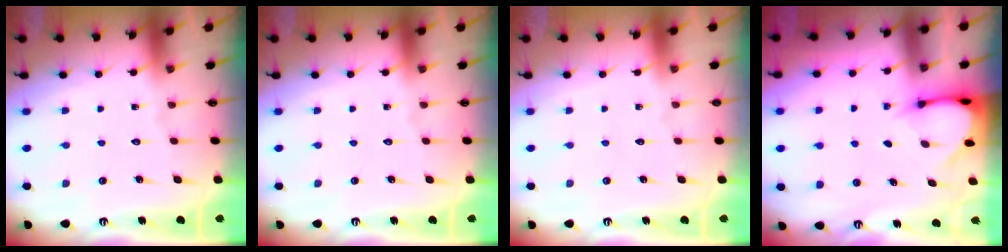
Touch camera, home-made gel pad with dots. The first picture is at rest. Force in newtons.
{"total": 0.0}
{"total": 0.0}
{"total": 3.4, "press": 3.4, "slide": 0.2}